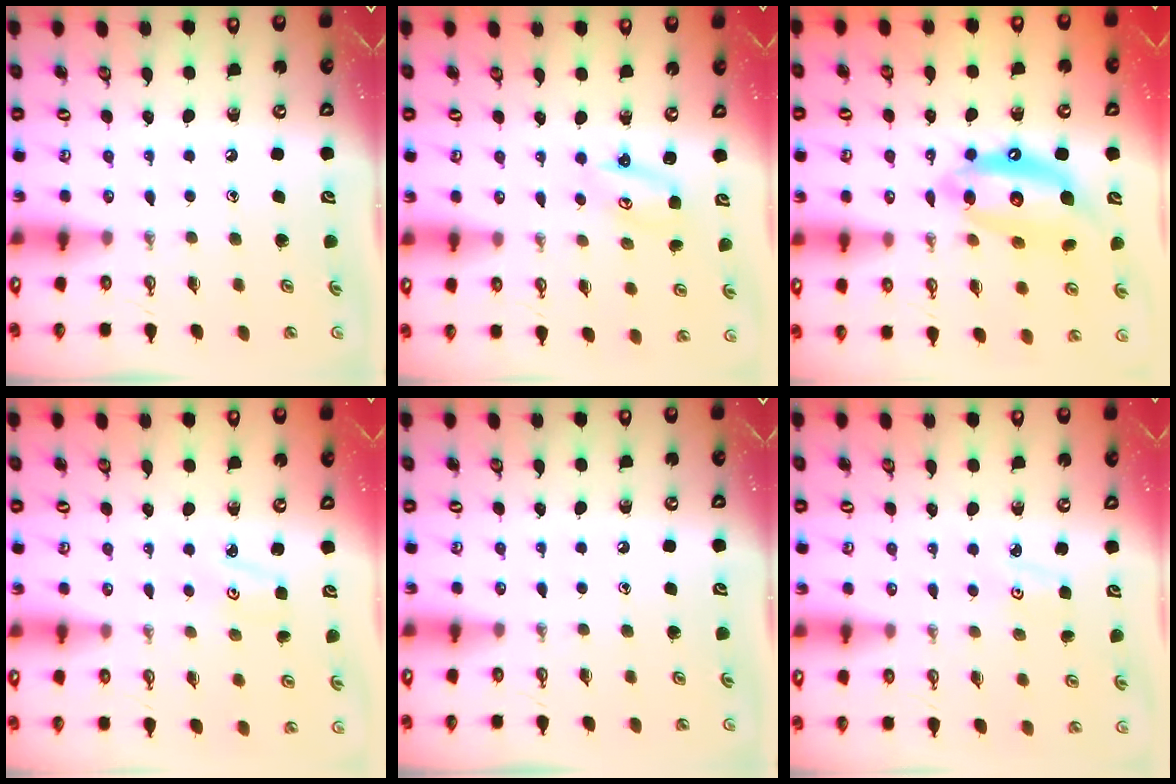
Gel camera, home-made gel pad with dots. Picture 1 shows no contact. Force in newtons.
{"total": 2.6, "press": 2.5, "slide": 0.3}
{"total": 14.6, "press": 14.5, "slide": 1.8}
{"total": 2.6, "press": 2.6, "slide": 0.4}
{"total": 0.0}
{"total": 2.7, "press": 2.6, "slide": 0.4}